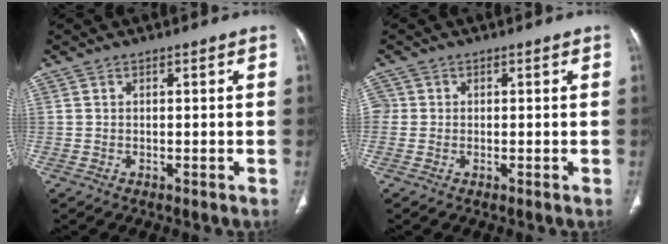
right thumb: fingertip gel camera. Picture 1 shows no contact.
{"total": 1.9, "force": [0.1, 1.9, 0.6], "torque": [0.000, 0.006, 0.000]}